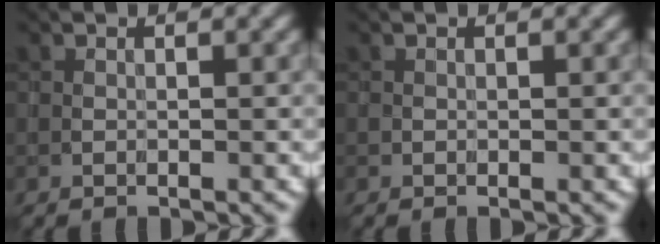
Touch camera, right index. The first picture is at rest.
{"total": 0.0}